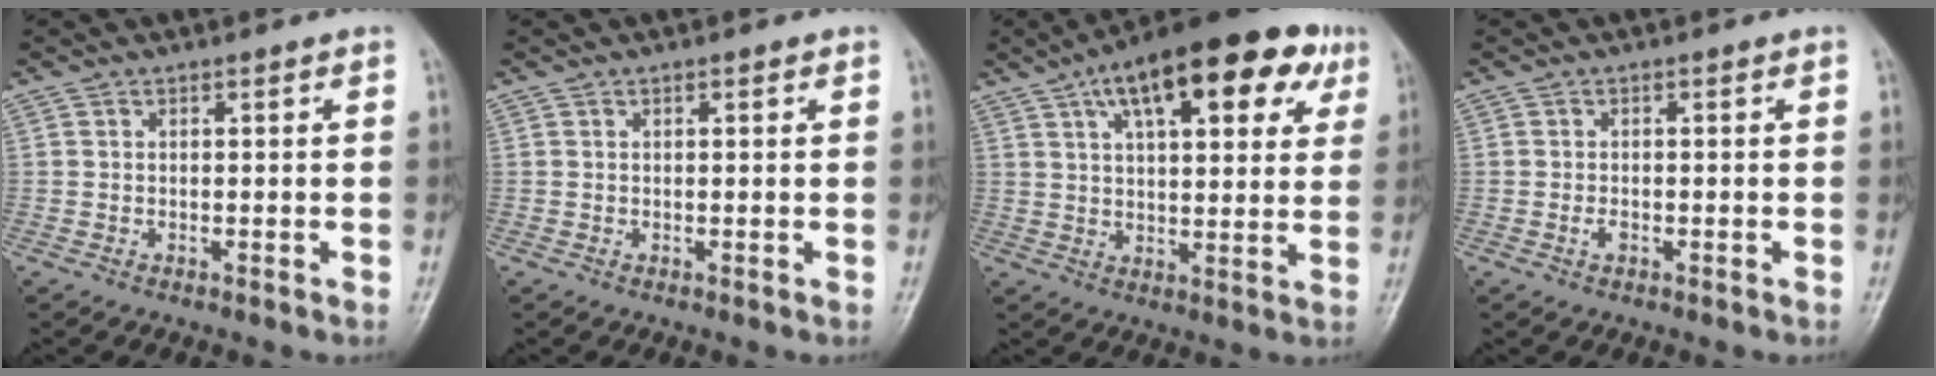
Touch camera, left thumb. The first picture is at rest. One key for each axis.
{"total": 0.7, "fx": 0.4, "fy": 0.3, "fz": 0.6, "tx": -0.008, "ty": 0.000, "tz": 0.004}
{"total": 21.2, "fx": 10.2, "fy": 8.9, "fz": 16.3, "tx": -0.214, "ty": 0.005, "tz": 0.148}
{"total": 1.3, "fx": -0.5, "fy": 0.7, "fz": 0.9, "tx": -0.017, "ty": 0.001, "tz": -0.010}